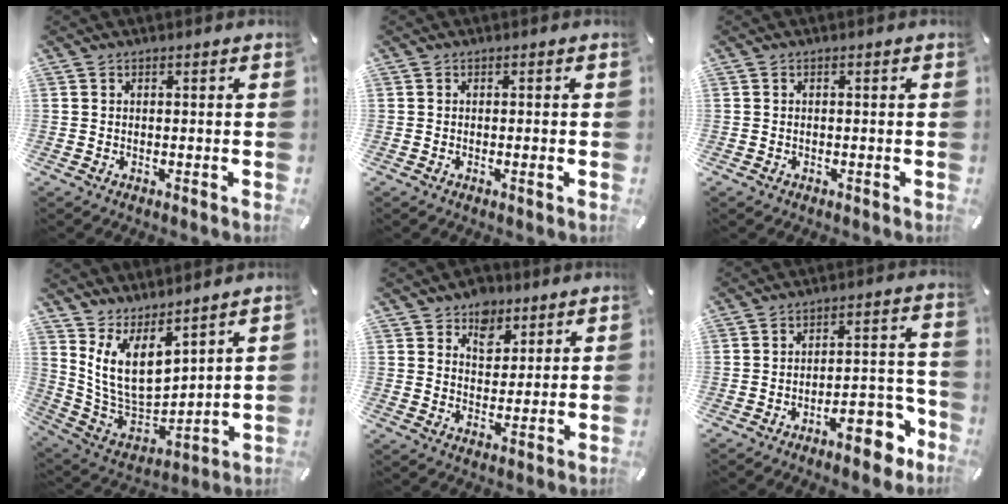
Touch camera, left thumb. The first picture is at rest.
{"total": 1.1, "force": [-0.4, 0.2, 1.0], "torque": [-0.018, -0.002, -0.007]}
{"total": 0.7, "force": [-0.3, 0.5, 0.3], "torque": [-0.006, 0.003, -0.007]}
{"total": 12.3, "force": [7.0, 6.9, 7.4], "torque": [-0.173, -0.059, 0.137]}
{"total": 6.9, "force": [4.4, 5.0, 1.7], "torque": [-0.014, -0.021, 0.076]}
{"total": 11.6, "force": [-7.4, 4.6, 7.6], "torque": [-0.077, 0.047, -0.127]}